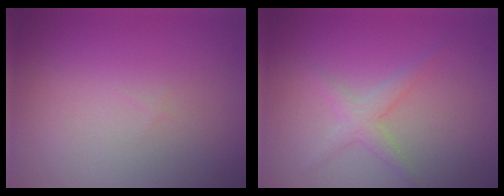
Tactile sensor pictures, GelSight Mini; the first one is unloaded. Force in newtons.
{"total": 1.9, "press": 1.9, "slide": 0.1}